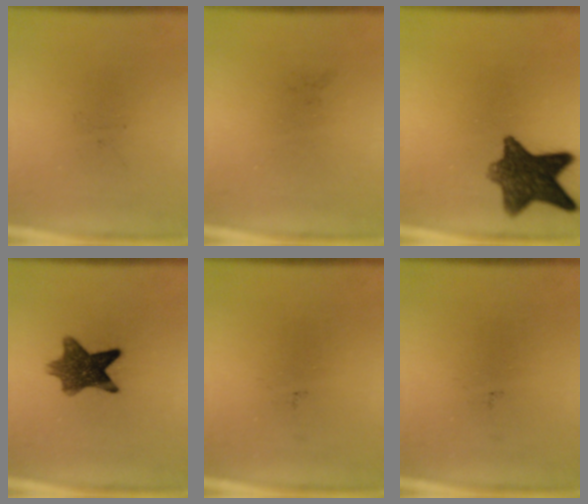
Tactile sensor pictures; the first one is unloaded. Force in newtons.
{"total": 0.0}
{"total": 10.5}
{"total": 8.9}
{"total": 0.0}
{"total": 0.0}